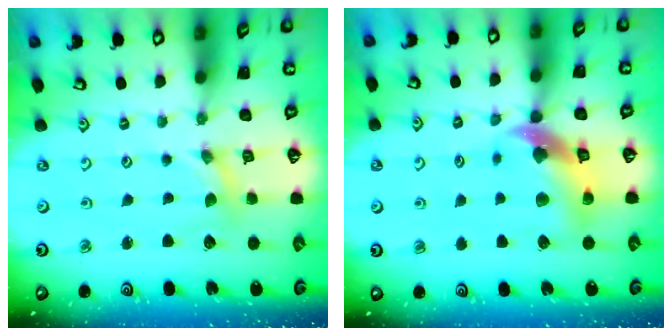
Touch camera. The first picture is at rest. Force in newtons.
{"total": 11.4, "press": 11.3, "slide": 1.6}